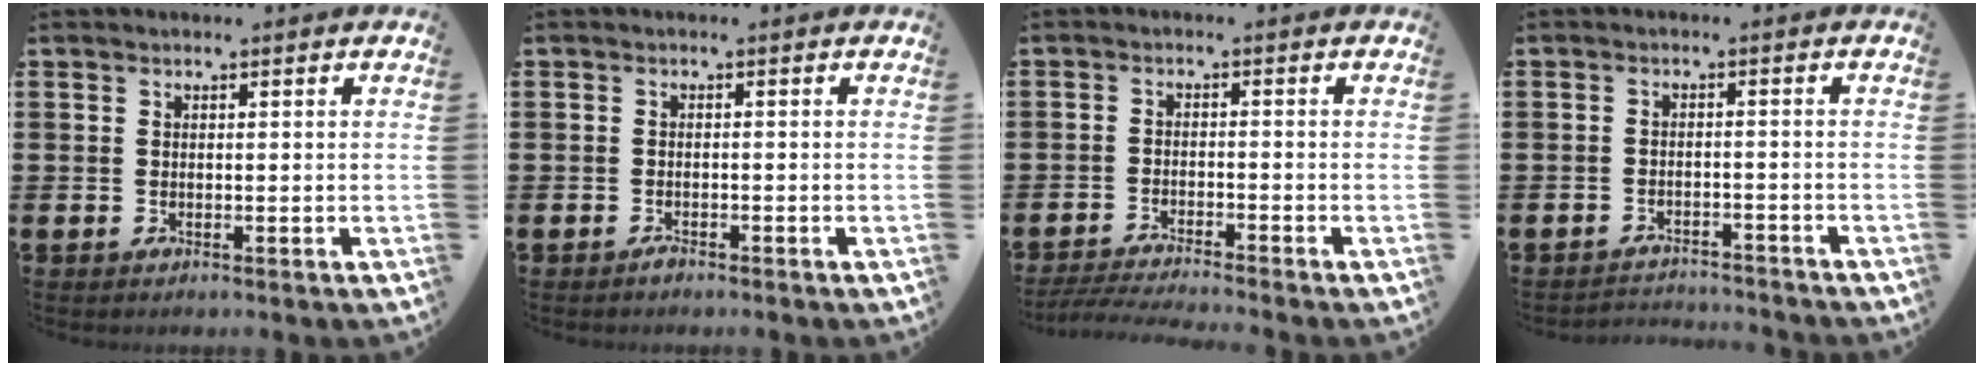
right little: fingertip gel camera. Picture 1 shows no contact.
{"total": 0.7, "force": [-0.7, 0.1, 0.2], "torque": [-0.005, -0.003, -0.014]}
{"total": 2.8, "force": [-2.6, -0.2, 0.9], "torque": [-0.013, -0.001, -0.051]}
{"total": 2.2, "force": [-2.1, 0.0, -0.3], "torque": [-0.003, 0.002, -0.048]}